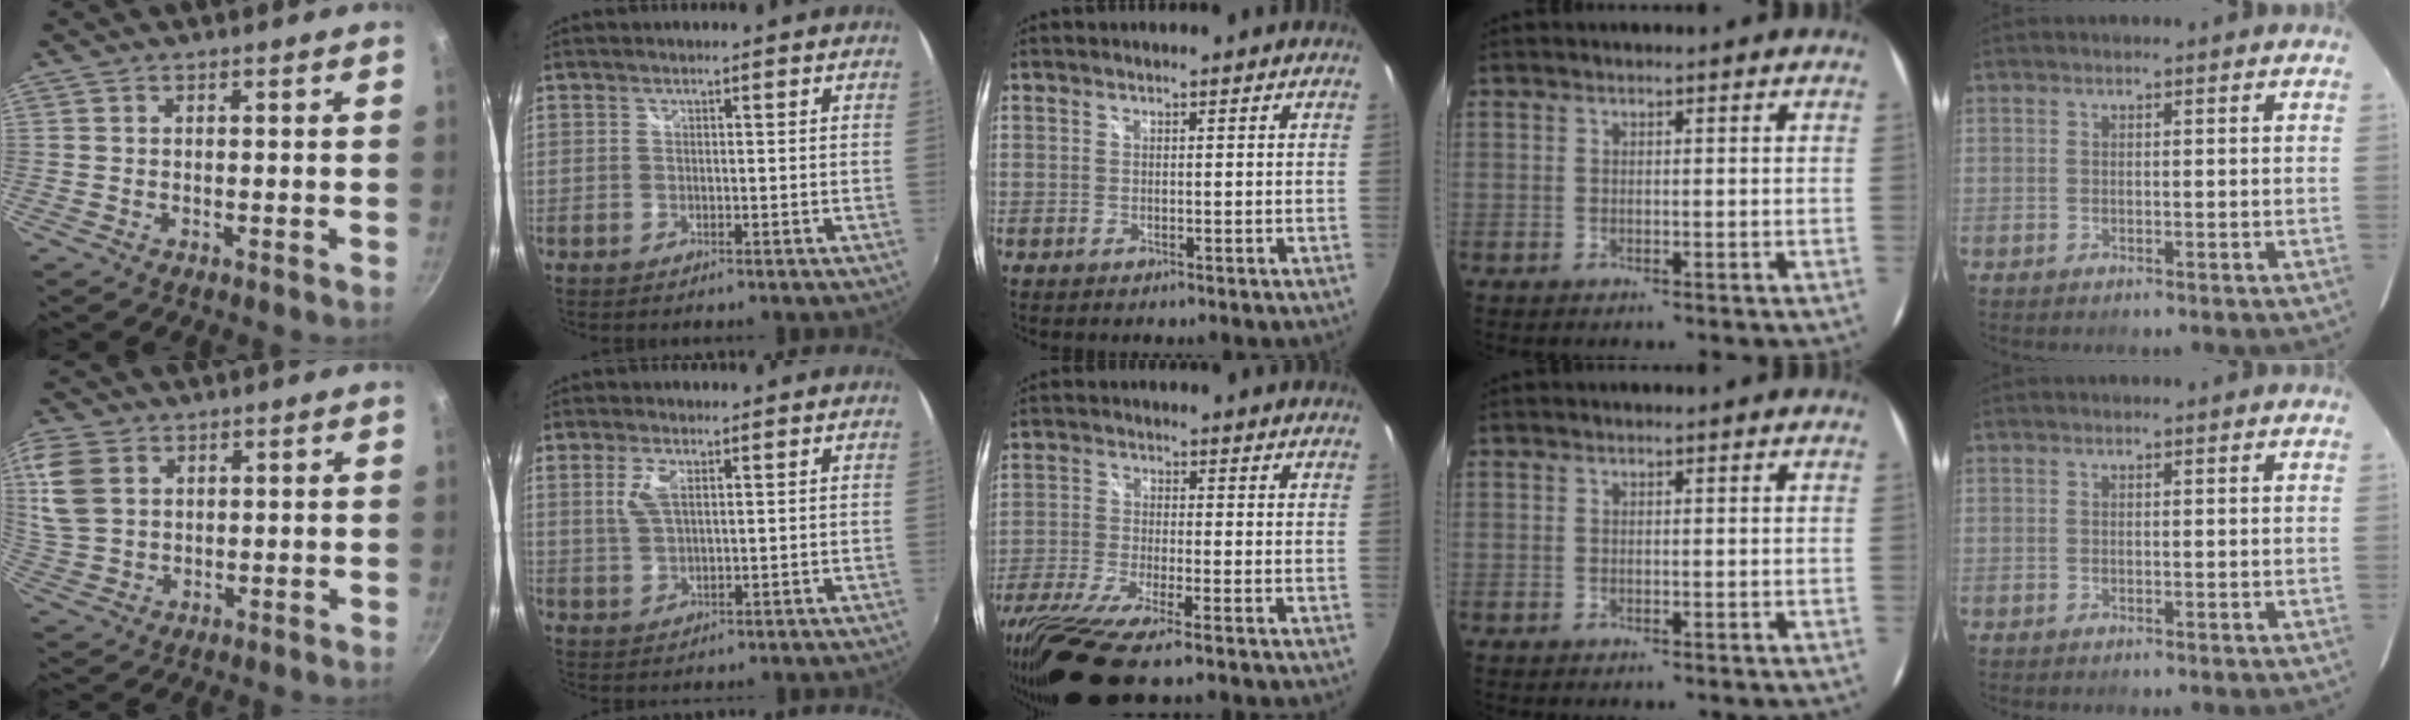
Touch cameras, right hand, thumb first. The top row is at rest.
{"thumb": {"total": 9.8, "force": [3.3, 7.1, 5.9], "torque": [-0.116, -0.008, 0.070]}, "index": {"total": 3.9, "force": [1.5, 1.5, 3.3], "torque": [-0.066, 0.000, 0.030]}, "middle": {"total": 14.1, "force": [-10.9, 1.2, 9.0], "torque": [-0.203, -0.052, -0.202]}}